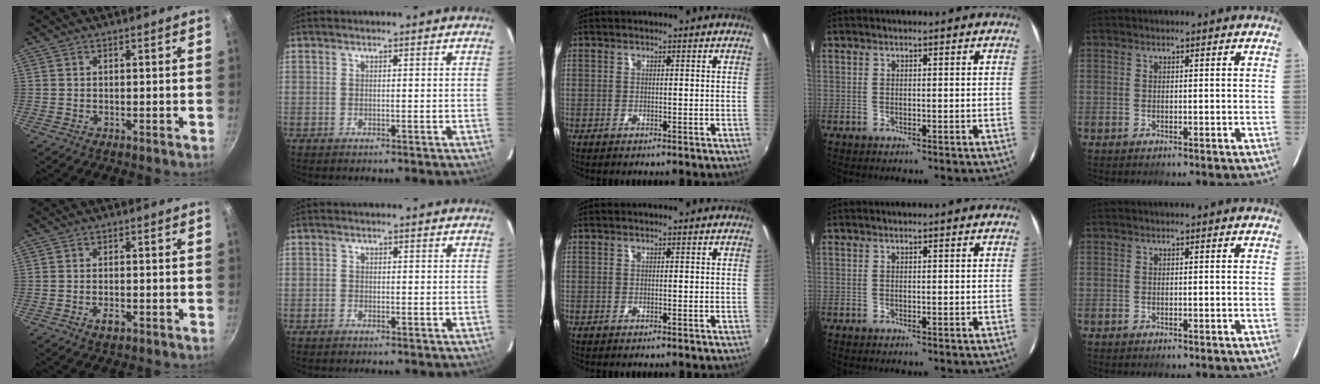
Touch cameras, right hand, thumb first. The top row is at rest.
{"thumb": {"total": 2.3, "force": [-1.2, 1.1, 1.7], "torque": [-0.034, 0.005, -0.023]}, "index": {"total": 0.6, "force": [-0.5, 0.3, 0.0], "torque": [-0.002, 0.002, -0.011]}}